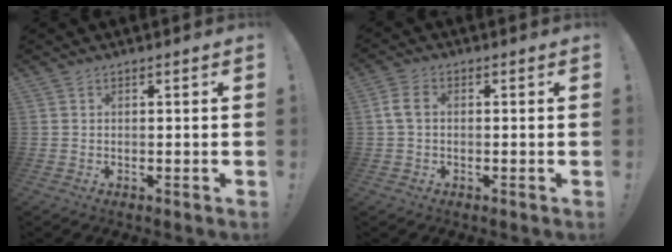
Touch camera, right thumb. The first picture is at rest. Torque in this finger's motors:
{"motor_torque": [0.54, 0.41, 0.00, 0.00, 0.09]}